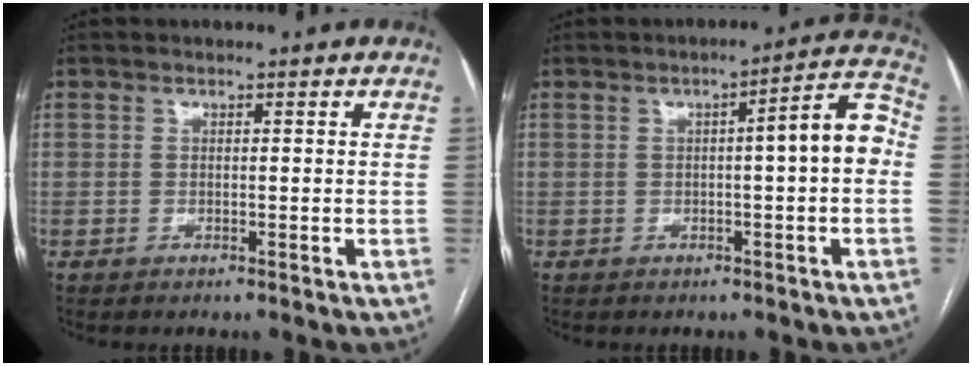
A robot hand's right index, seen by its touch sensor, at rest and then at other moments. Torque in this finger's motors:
{"motor_torque": [0.98, 0.15, 0.16, 0.08]}